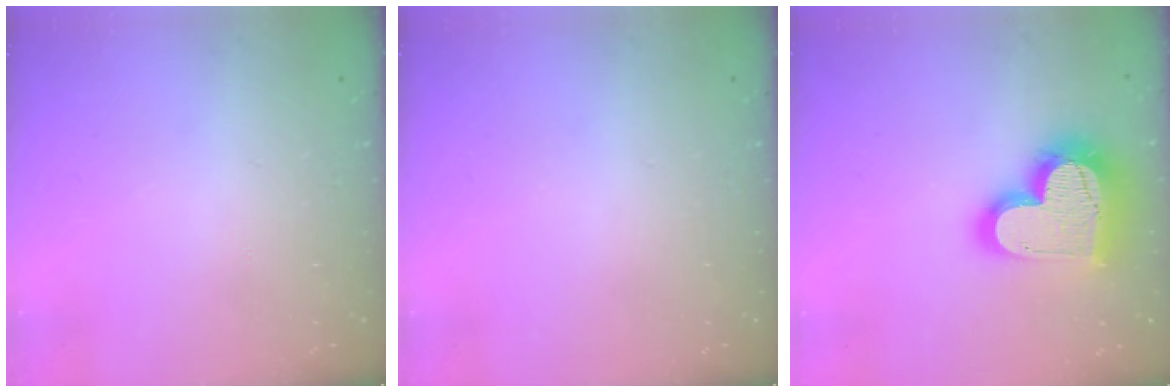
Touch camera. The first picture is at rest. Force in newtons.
{"total": 0.0}
{"total": 23.6, "press": 23.5, "slide": 2.1}